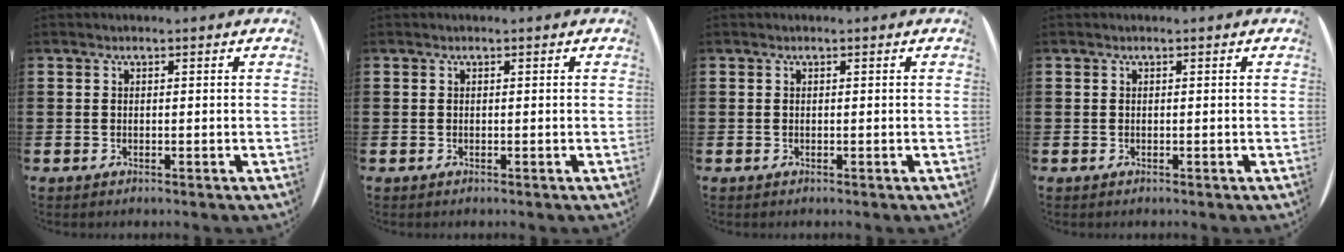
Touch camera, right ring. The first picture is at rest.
{"total": 0.0}
{"total": 0.0}
{"total": 0.0}